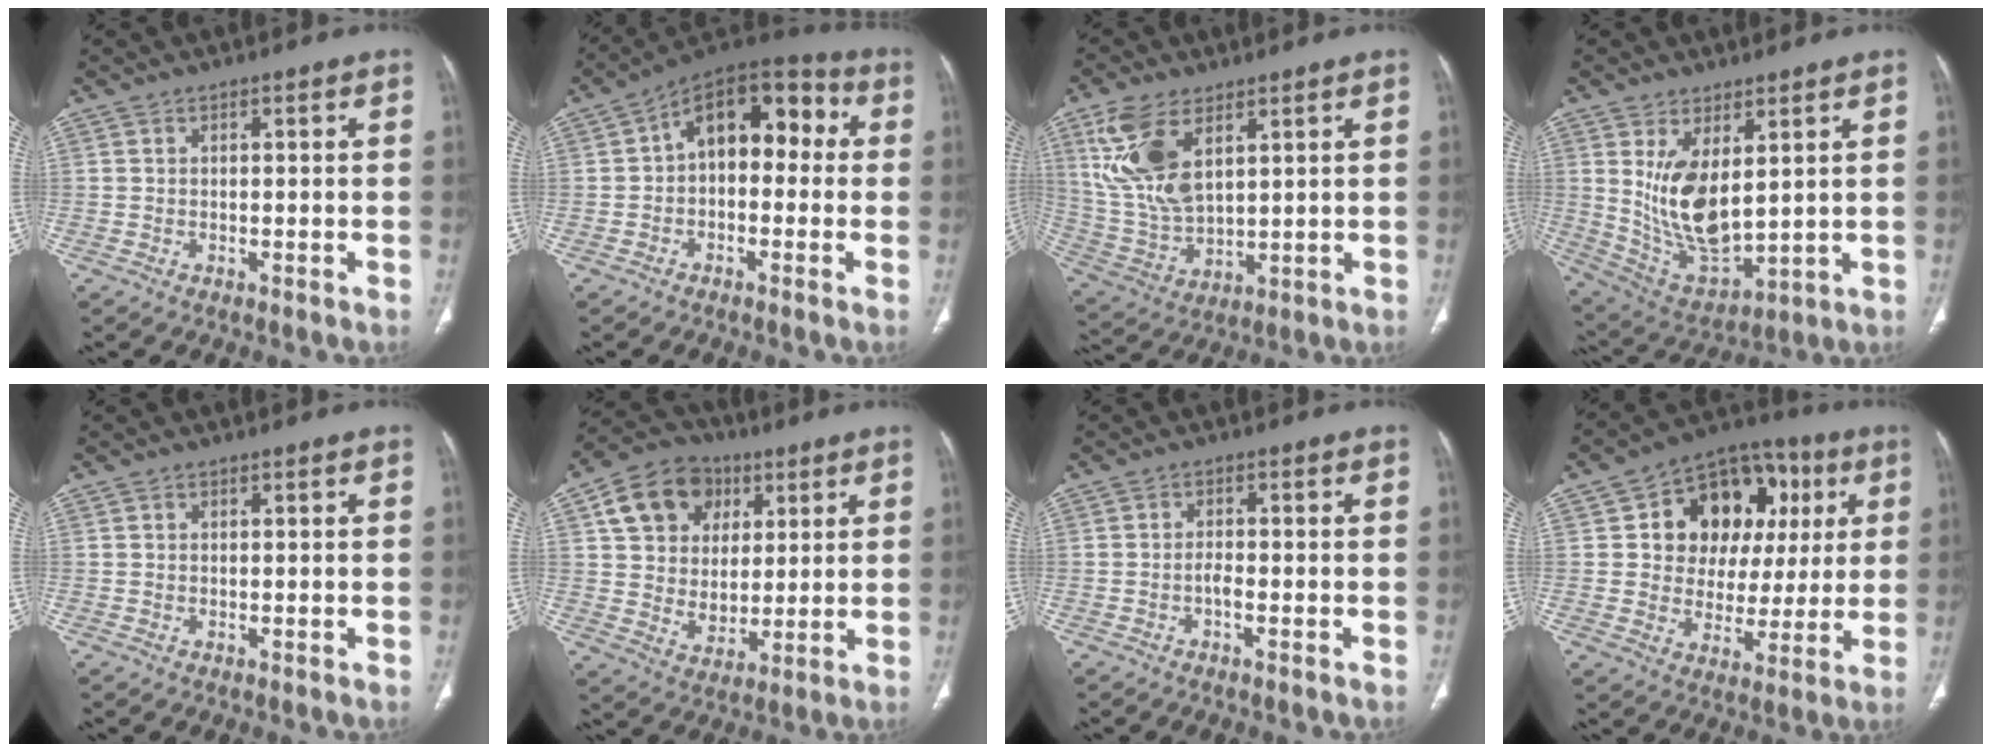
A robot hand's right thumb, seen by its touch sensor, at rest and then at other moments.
{"total": 13.5, "force": [1.1, 8.5, 10.5], "torque": [-0.107, 0.049, -0.002]}
{"total": 14.1, "force": [6.0, 7.3, 10.5], "torque": [-0.216, -0.019, 0.132]}
{"total": 13.0, "force": [3.3, 6.4, 10.8], "torque": [-0.186, -0.029, 0.088]}
{"total": 0.0}
{"total": 15.2, "force": [5.6, 12.1, 7.2], "torque": [-0.096, -0.005, 0.099]}
{"total": 1.8, "force": [-0.8, 0.6, 1.5], "torque": [-0.028, 0.005, -0.016]}
{"total": 18.6, "force": [5.1, 14.1, 11.0], "torque": [-0.090, 0.022, 0.082]}